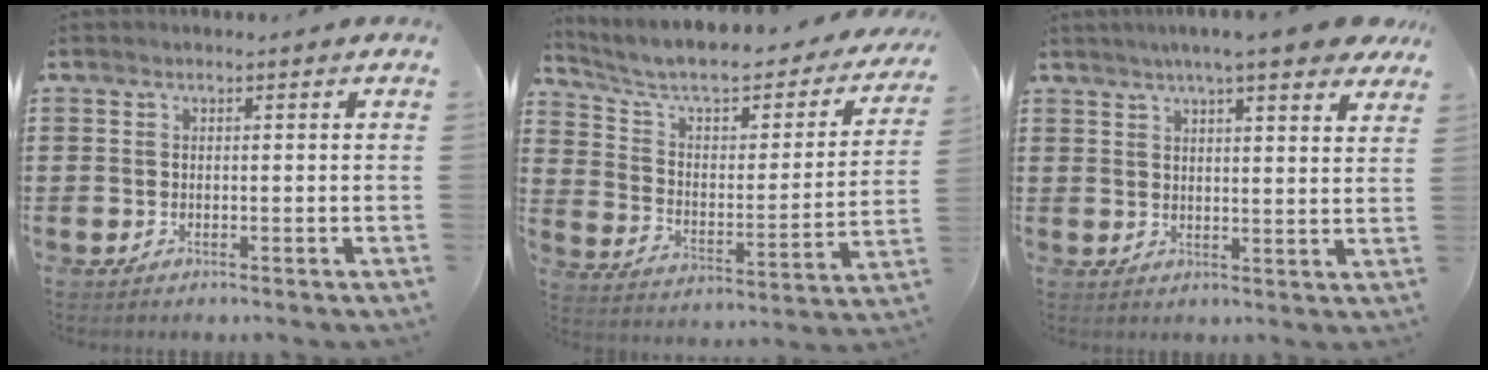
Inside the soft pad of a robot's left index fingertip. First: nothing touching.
{"total": 7.2, "force": [5.9, 1.9, 3.6], "torque": [-0.097, -0.041, 0.096]}
{"total": 6.5, "force": [5.3, 0.2, 3.6], "torque": [-0.078, -0.008, 0.093]}